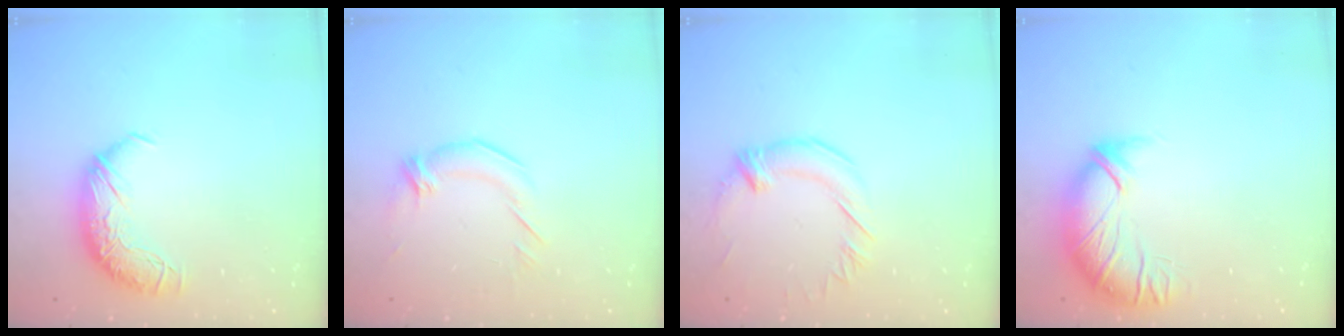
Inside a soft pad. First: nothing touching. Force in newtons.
{"total": 2.2, "press": 1.1, "slide": 1.9}
{"total": 1.3, "press": 1.1, "slide": 0.7}
{"total": 2.9, "press": 1.4, "slide": 2.5}